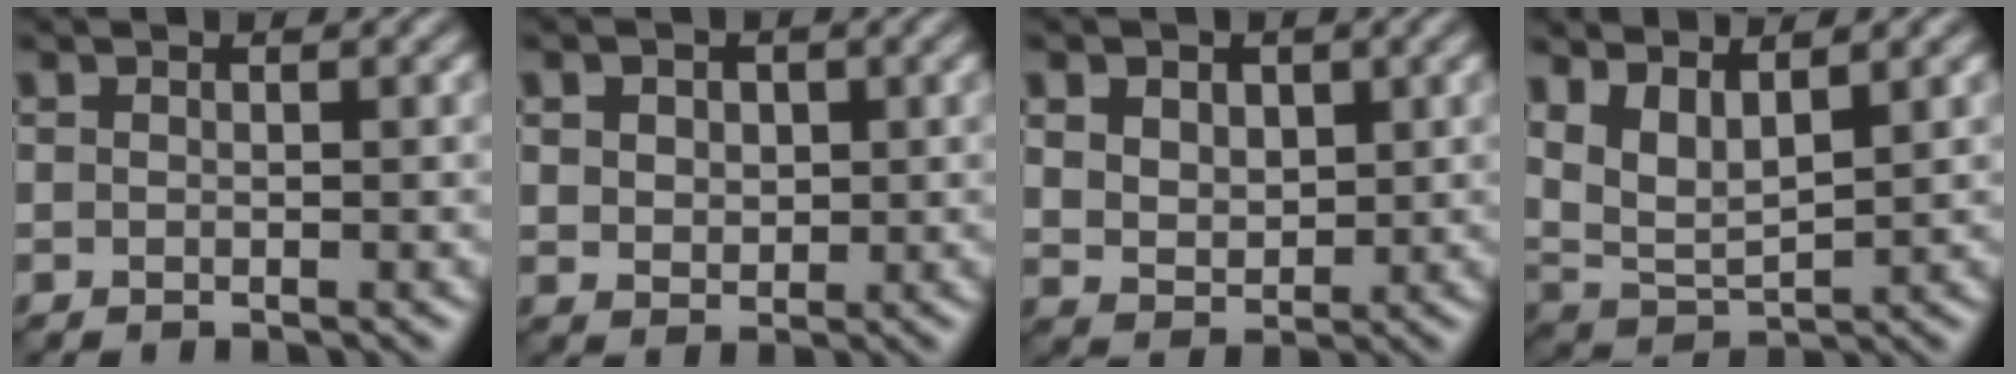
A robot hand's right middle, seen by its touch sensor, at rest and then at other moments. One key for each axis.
{"total": 3.4, "fx": 1.4, "fy": 2.5, "fz": 1.8, "tx": -0.041, "ty": 0.011, "tz": 0.015}
{"total": 4.8, "fx": 2.0, "fy": 3.5, "fz": 2.7, "tx": -0.063, "ty": 0.010, "tz": 0.030}
{"total": 4.6, "fx": 2.5, "fy": 1.9, "fz": 3.4, "tx": -0.083, "ty": -0.008, "tz": 0.055}